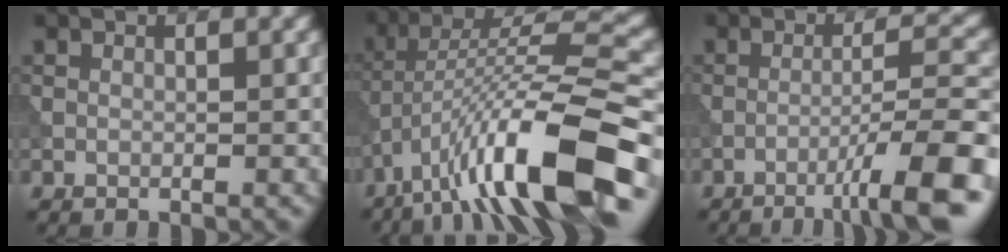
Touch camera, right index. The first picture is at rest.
{"total": 12.9, "force": [-6.5, 3.1, 10.8], "torque": [-0.183, 0.015, -0.111]}
{"total": 8.4, "force": [-4.5, 0.9, 7.0], "torque": [-0.097, 0.018, -0.071]}